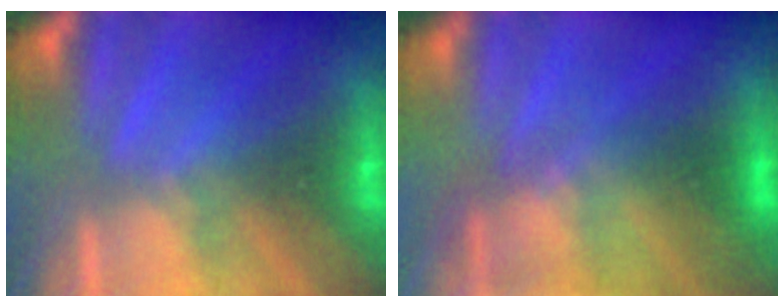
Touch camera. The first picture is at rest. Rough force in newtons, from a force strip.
{"total": 2.7}